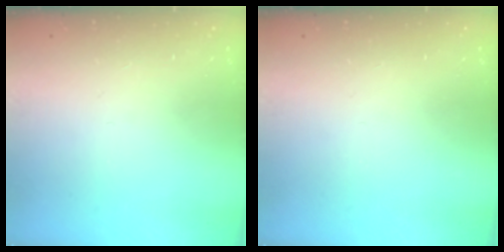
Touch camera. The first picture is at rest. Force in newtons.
{"total": 0.0}